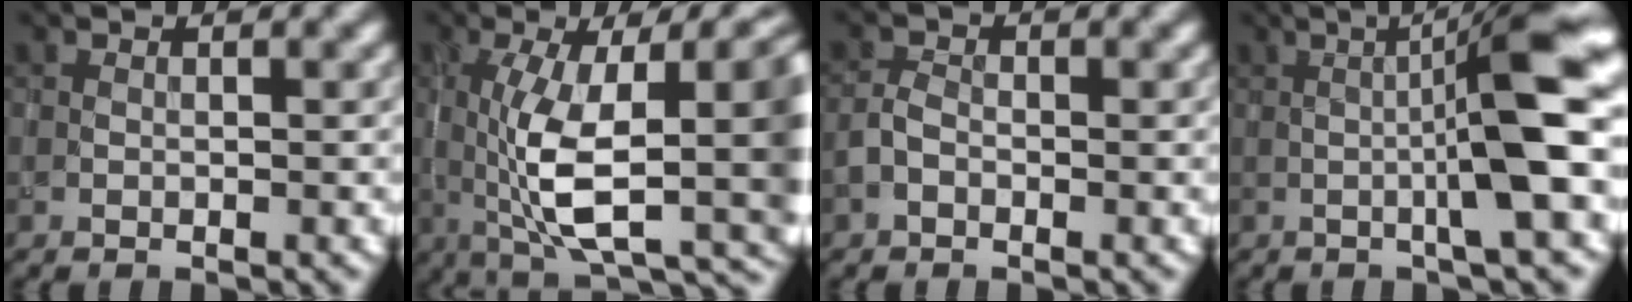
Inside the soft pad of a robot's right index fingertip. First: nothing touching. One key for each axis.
{"total": 15.5, "fx": -0.2, "fy": 6.4, "fz": 14.1, "tx": -0.218, "ty": -0.013, "tz": 0.019}
{"total": 1.5, "fx": -0.8, "fy": 1.0, "fz": 0.9, "tx": -0.017, "ty": 0.004, "tz": -0.020}
{"total": 8.6, "fx": -0.3, "fy": 0.9, "fz": 8.5, "tx": -0.126, "ty": 0.021, "tz": -0.009}